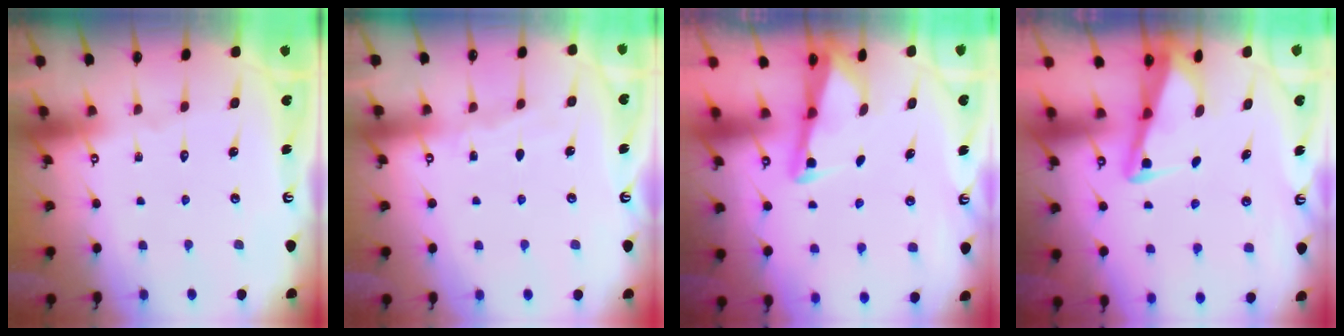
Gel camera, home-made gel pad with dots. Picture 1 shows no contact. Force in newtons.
{"total": 3.4, "press": 3.4, "slide": 0.1}
{"total": 2.9, "press": 2.9, "slide": 0.3}
{"total": 2.9, "press": 2.9, "slide": 0.3}